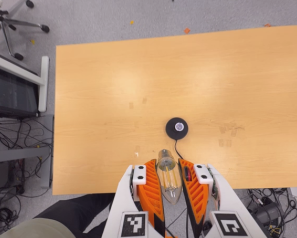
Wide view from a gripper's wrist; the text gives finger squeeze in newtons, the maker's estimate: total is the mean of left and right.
{"total": 22.1, "left": 24.2, "right": 19.9}